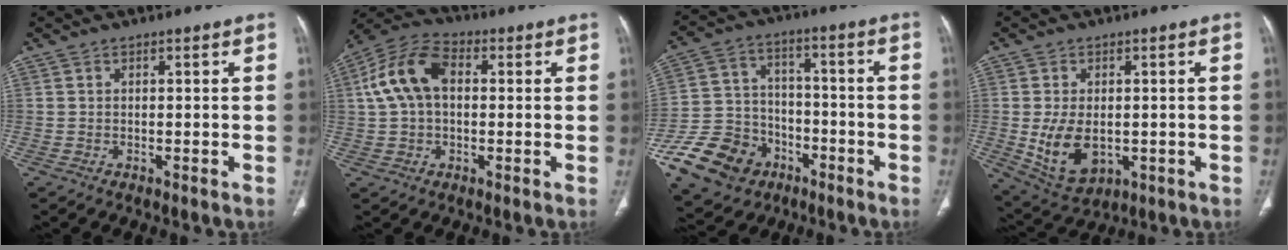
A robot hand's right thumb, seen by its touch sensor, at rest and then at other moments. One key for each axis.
{"total": 11.6, "fx": 1.6, "fy": 7.5, "fz": 8.7, "tx": -0.171, "ty": 0.032, "tz": 0.023}
{"total": 17.3, "fx": -8.9, "fy": 13.0, "fz": 7.1, "tx": -0.127, "ty": 0.057, "tz": -0.151}
{"total": 9.7, "fx": -1.1, "fy": 6.2, "fz": 7.3, "tx": -0.124, "ty": -0.008, "tz": 0.002}